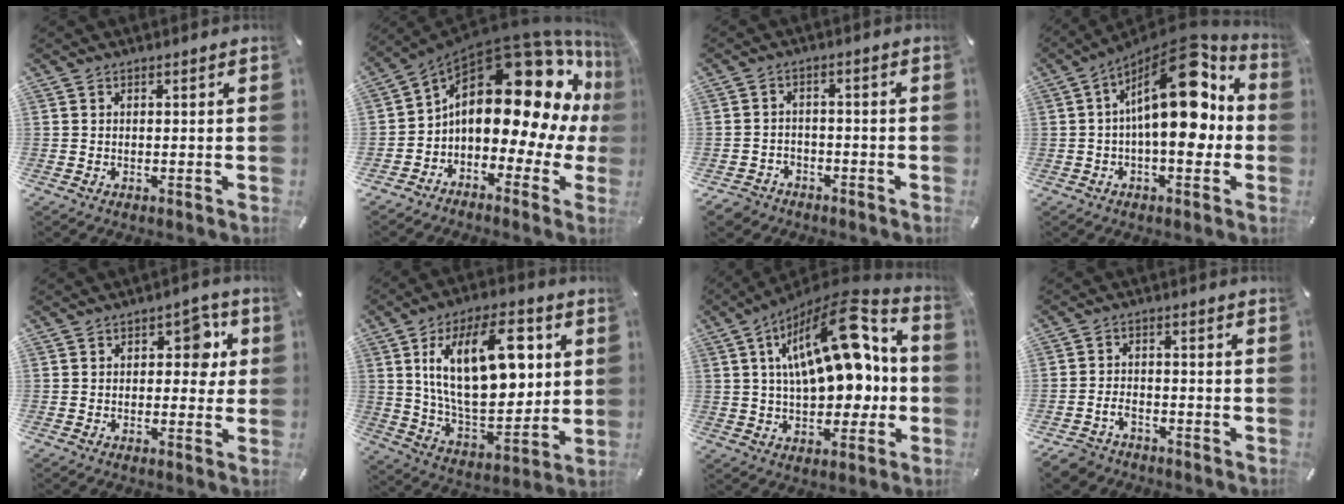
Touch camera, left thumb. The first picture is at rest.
{"total": 23.3, "force": [7.3, 12.6, 18.2], "torque": [-0.289, -0.062, 0.130]}
{"total": 4.1, "force": [-2.8, 2.8, 0.9], "torque": [-0.026, 0.013, -0.058]}
{"total": 20.4, "force": [4.1, 9.0, 17.9], "torque": [-0.270, -0.042, 0.067]}
{"total": 6.6, "force": [1.5, 4.2, 4.9], "torque": [-0.046, -0.006, 0.012]}
{"total": 23.6, "force": [6.8, 12.8, 18.6], "torque": [-0.318, -0.018, 0.106]}
{"total": 20.5, "force": [5.3, 11.1, 16.4], "torque": [-0.245, -0.032, 0.085]}
{"total": 4.4, "force": [-3.0, 2.7, 1.8], "torque": [-0.048, 0.010, -0.063]}